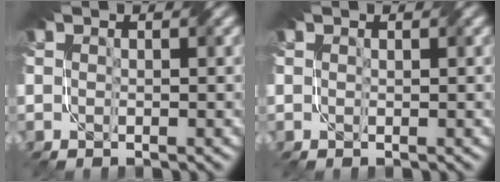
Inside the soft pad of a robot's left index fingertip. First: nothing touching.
{"total": 0.0}